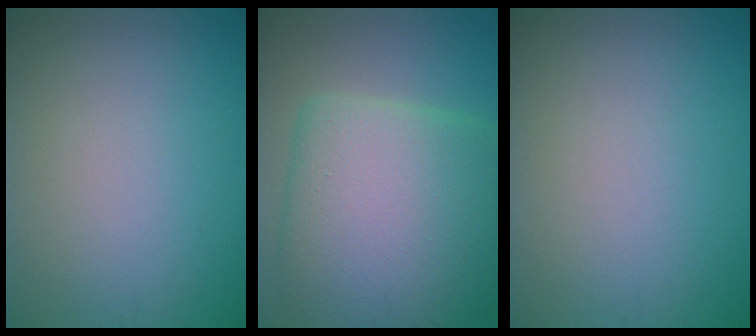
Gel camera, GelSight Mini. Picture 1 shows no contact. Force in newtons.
{"total": 11.3, "press": 11.3, "slide": 0.8}
{"total": 0.0}